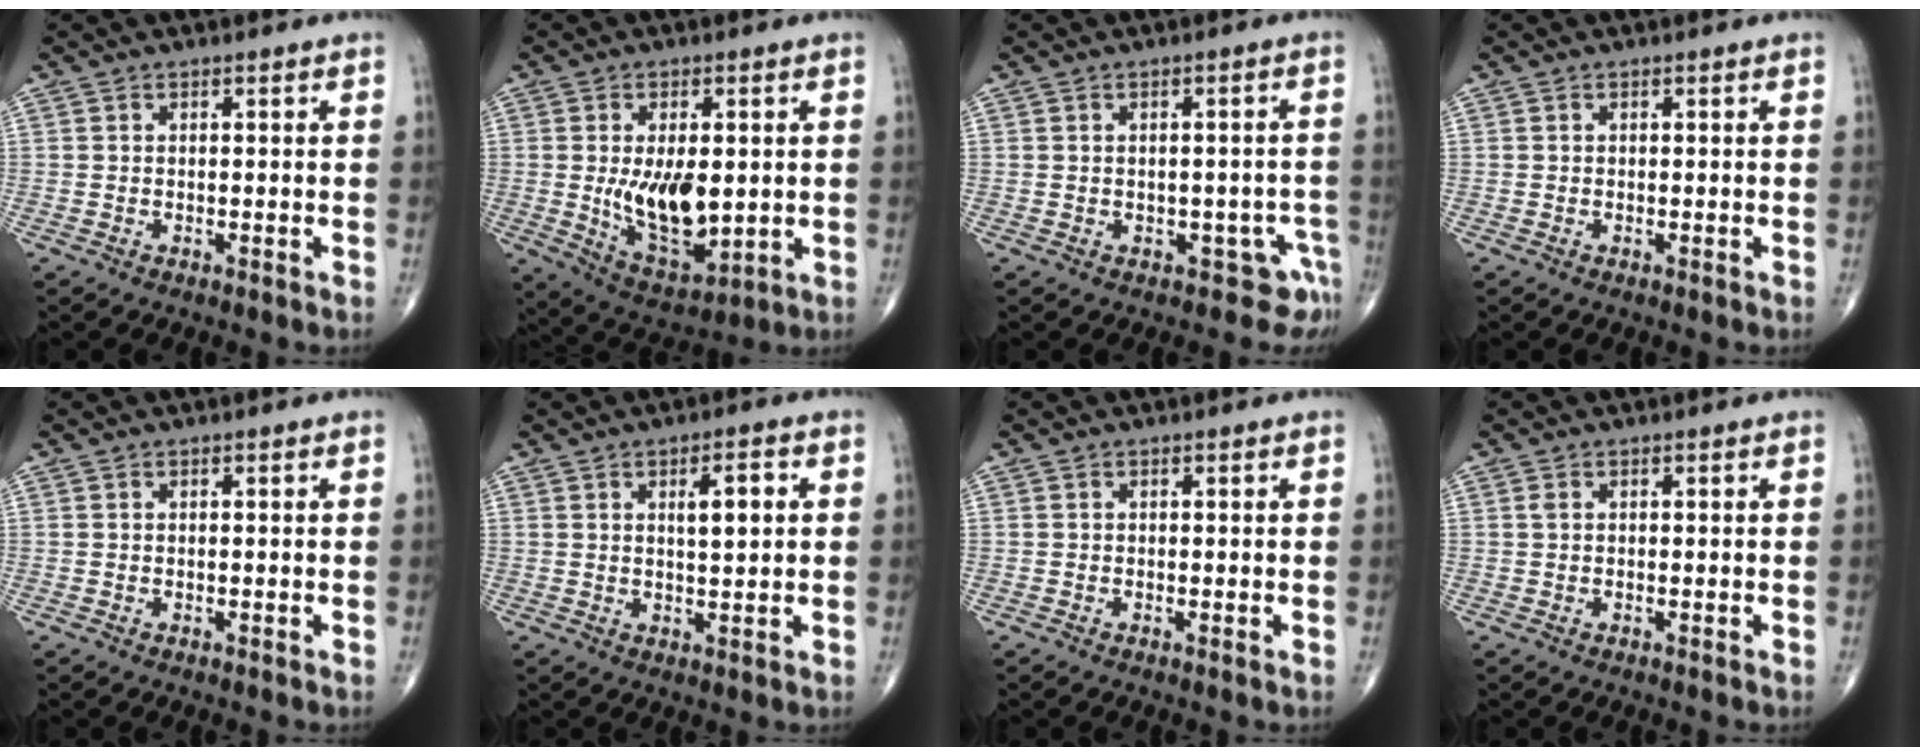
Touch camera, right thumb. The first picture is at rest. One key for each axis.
{"total": 13.2, "fx": -0.1, "fy": 6.9, "fz": 11.3, "tx": -0.170, "ty": -0.020, "tz": 0.016}
{"total": 4.5, "fx": -2.3, "fy": 3.0, "fz": 2.5, "tx": 0.003, "ty": 0.022, "tz": -0.024}
{"total": 0.0}
{"total": 0.0}
{"total": 5.2, "fx": 1.4, "fy": 1.6, "fz": 4.8, "tx": -0.069, "ty": -0.003, "tz": 0.021}
{"total": 0.0}
{"total": 0.6, "fx": 0.2, "fy": 0.3, "fz": 0.4, "tx": -0.010, "ty": 0.005, "tz": 0.002}